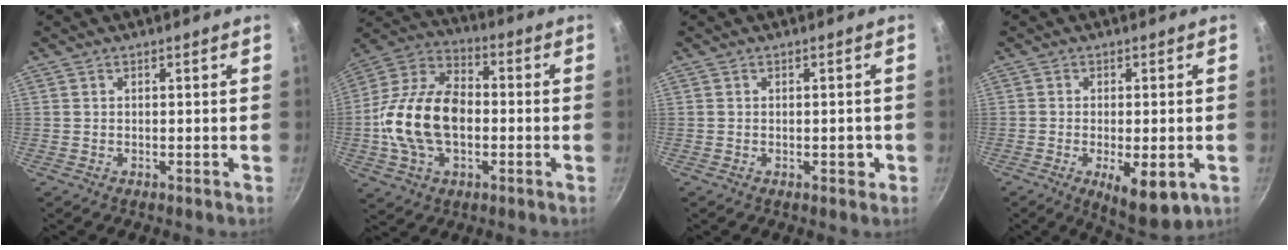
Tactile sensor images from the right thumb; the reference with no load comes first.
{"total": 18.6, "force": [-1.9, 11.9, 14.1], "torque": [-0.241, 0.037, -0.047]}
{"total": 1.8, "force": [-0.5, 1.0, 1.4], "torque": [-0.006, 0.003, -0.009]}
{"total": 9.4, "force": [-3.1, 3.4, 8.2], "torque": [-0.115, -0.003, -0.034]}